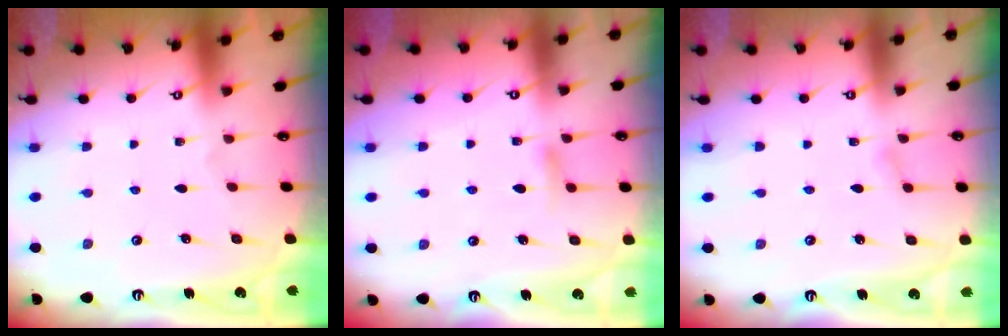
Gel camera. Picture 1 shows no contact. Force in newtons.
{"total": 6.5, "press": 6.5, "slide": 0.7}
{"total": 2.8, "press": 2.8, "slide": 0.2}